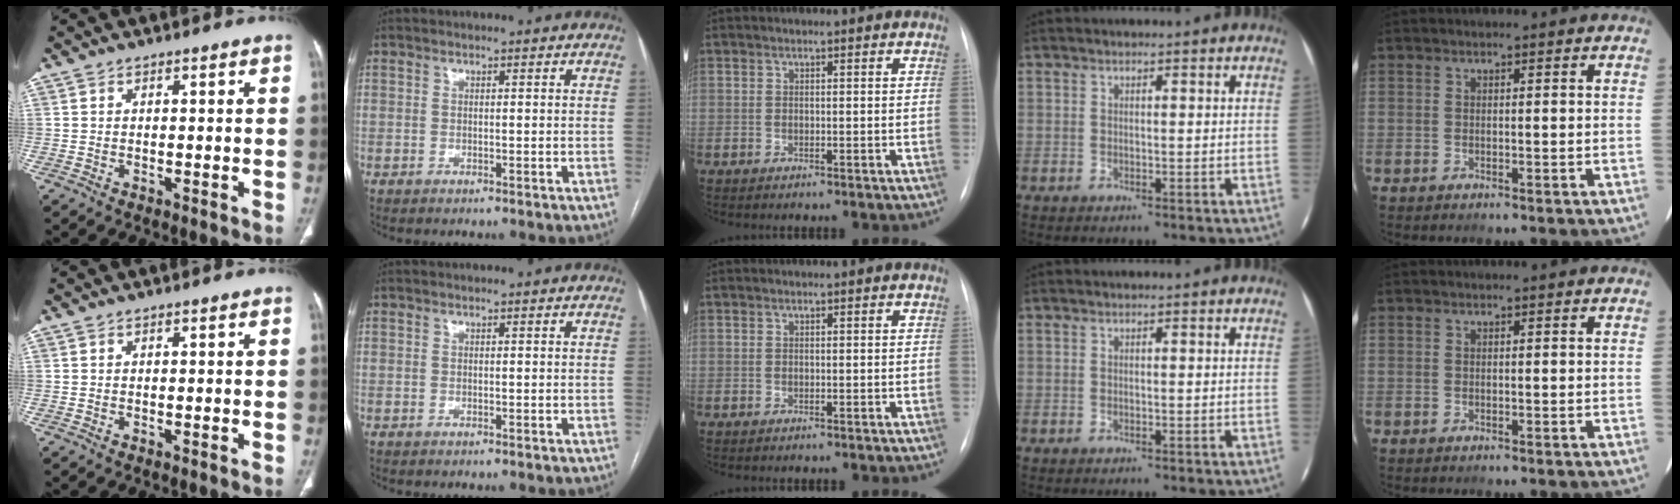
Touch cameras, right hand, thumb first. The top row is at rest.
{}